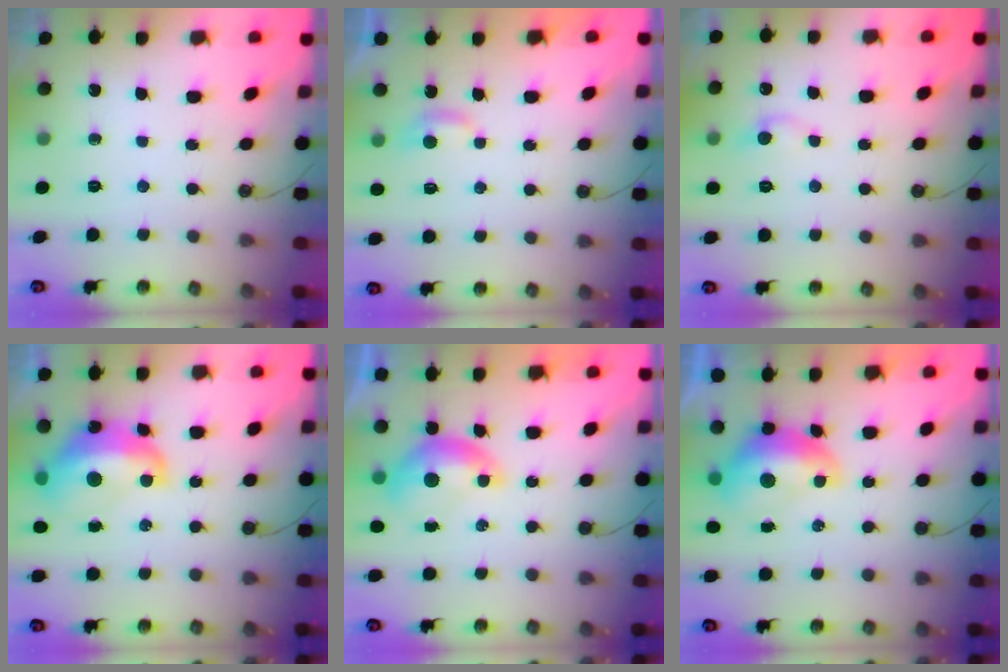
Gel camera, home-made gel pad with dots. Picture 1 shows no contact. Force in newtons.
{"total": 3.0, "press": 3.0, "slide": 0.3}
{"total": 0.0}
{"total": 8.6, "press": 8.5, "slide": 1.2}
{"total": 0.0}
{"total": 1.7, "press": 1.6, "slide": 0.6}